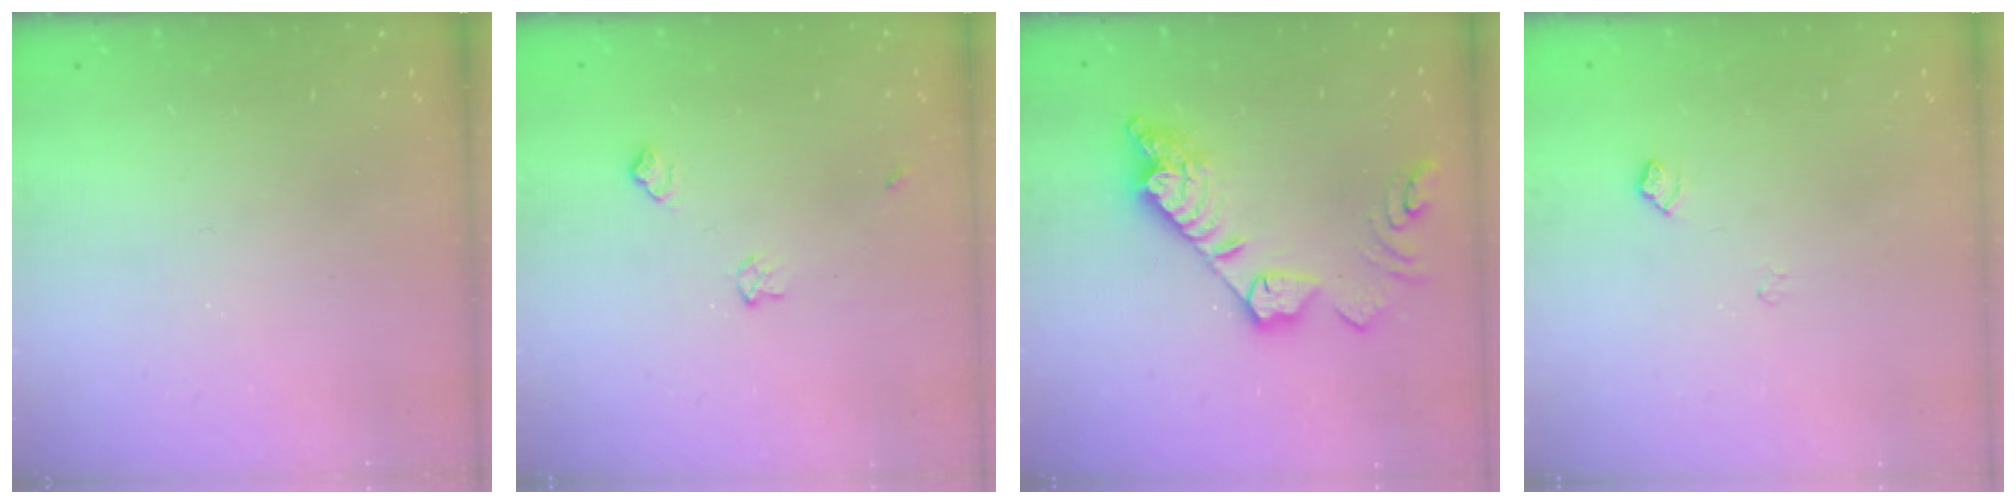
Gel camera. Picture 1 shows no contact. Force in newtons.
{"total": 5.6, "press": 5.6, "slide": 0.9}
{"total": 15.8, "press": 15.7, "slide": 1.4}
{"total": 5.2, "press": 5.2, "slide": 0.5}